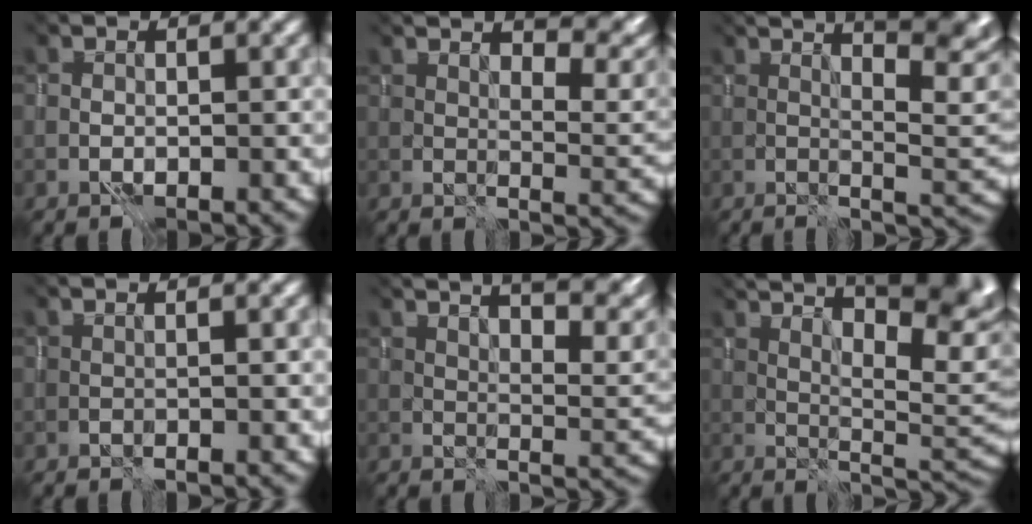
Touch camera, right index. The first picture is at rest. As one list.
[{"total": 3.9, "force": [3.0, 0.7, 2.4], "torque": [-0.025, -0.005, 0.061]}, {"total": 9.1, "force": [3.0, 1.9, 8.3], "torque": [-0.073, 0.034, 0.053]}, {"total": 0.5, "force": [0.5, 0.0, 0.2], "torque": [-0.004, -0.003, 0.006]}, {"total": 5.4, "force": [4.4, -0.4, 3.1], "torque": [-0.041, 0.005, 0.086]}, {"total": 10.4, "force": [5.9, 2.3, 8.3], "torque": [-0.095, 0.016, 0.083]}]